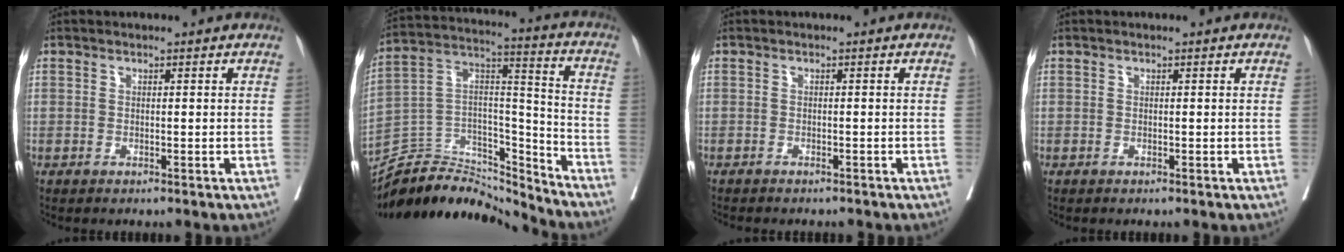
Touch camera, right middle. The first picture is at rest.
{"total": 18.6, "force": [-18.0, 3.8, 2.8], "torque": [-0.042, 0.051, -0.302]}
{"total": 3.4, "force": [-3.1, 0.6, 1.3], "torque": [-0.023, -0.006, -0.038]}
{"total": 0.0}